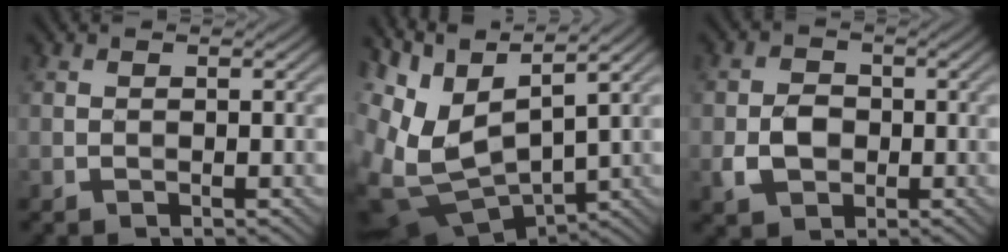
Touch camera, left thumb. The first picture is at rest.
{"total": 10.4, "force": [1.1, 5.3, 8.9], "torque": [-0.222, -0.012, 0.040]}
{"total": 3.9, "force": [-0.9, 3.2, 2.0], "torque": [-0.040, -0.005, -0.018]}